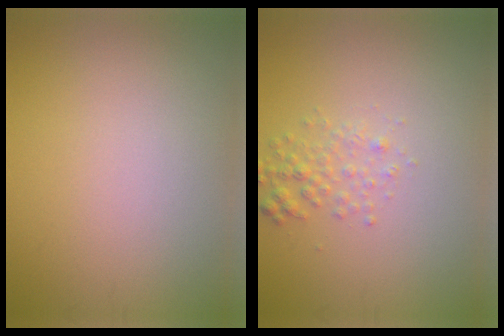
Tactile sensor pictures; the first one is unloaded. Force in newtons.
{"total": 1.8, "press": 1.8, "slide": 0.1}